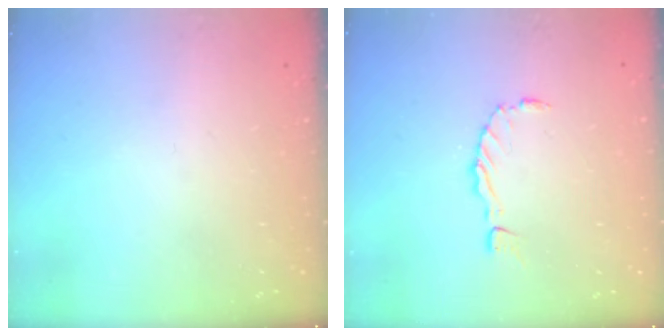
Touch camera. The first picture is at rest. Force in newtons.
{"total": 0.0}